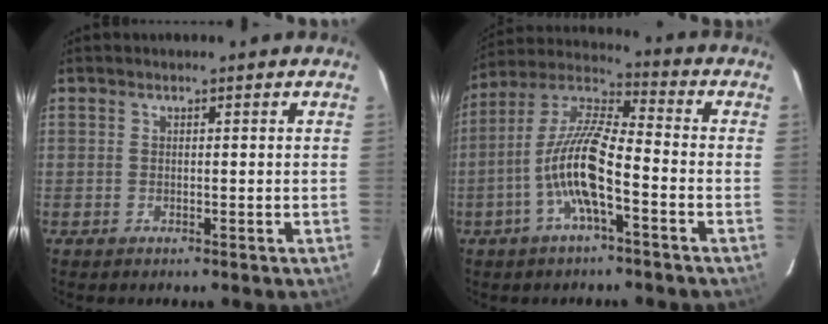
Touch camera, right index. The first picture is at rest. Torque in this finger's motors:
{"motor_torque": [1.95, -0.19, 1.05, 0.20]}